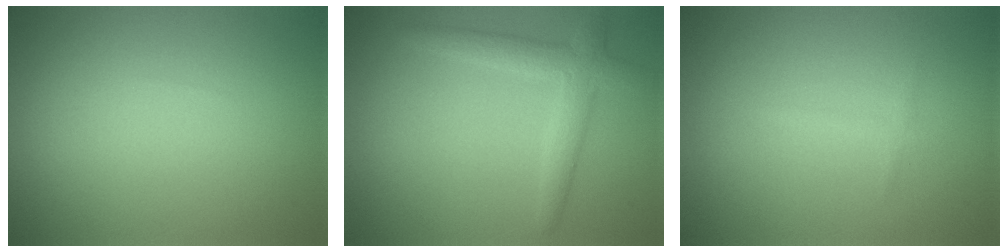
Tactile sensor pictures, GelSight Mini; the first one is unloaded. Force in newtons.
{"total": 3.2, "press": 3.1, "slide": 0.3}
{"total": 0.8, "press": 0.8, "slide": 0.0}